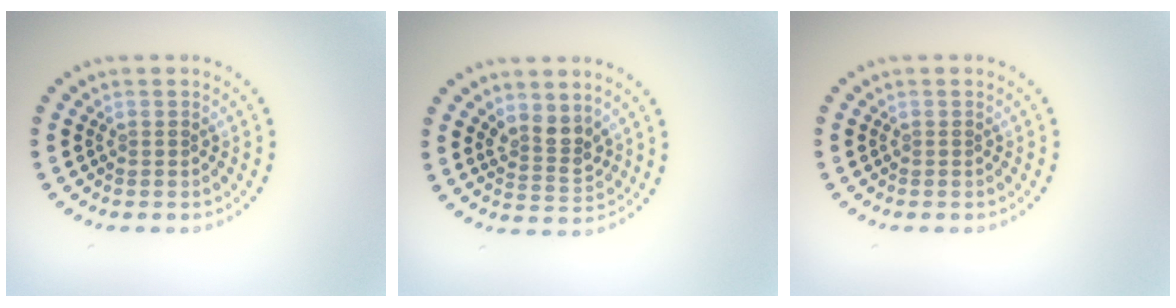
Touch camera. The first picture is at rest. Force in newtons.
{"total": 2.7, "press": 2.4, "slide": 1.2}
{"total": 0.0}